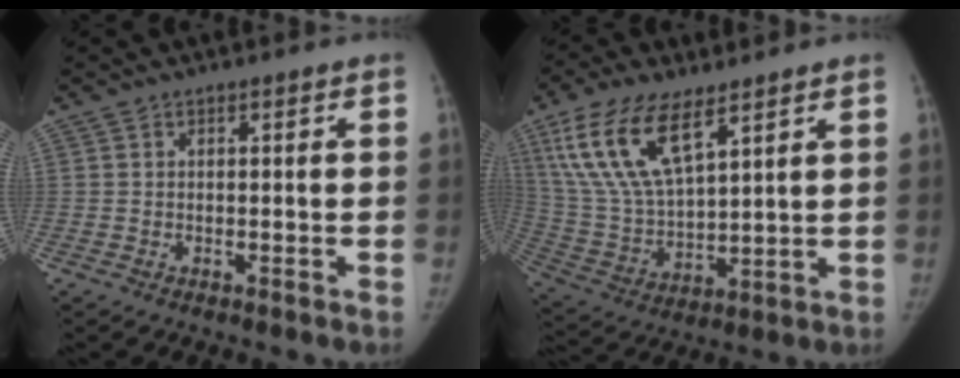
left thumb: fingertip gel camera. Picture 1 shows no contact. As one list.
[{"total": 16.9, "force": [9.1, 7.1, 12.3], "torque": [-0.239, -0.028, 0.185]}]